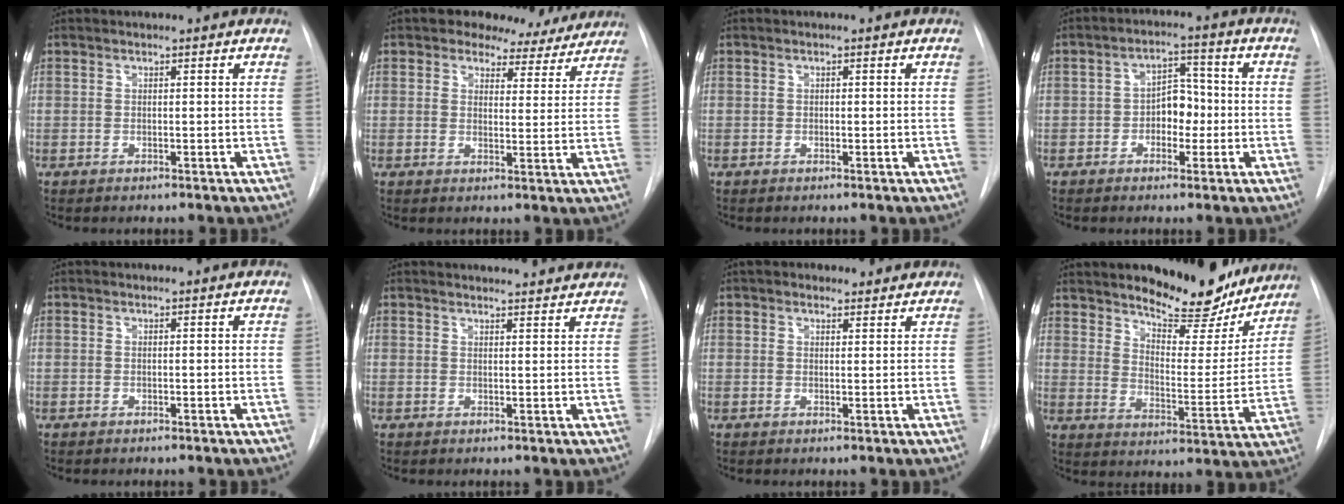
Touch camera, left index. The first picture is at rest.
{"total": 7.9, "force": [6.5, 4.3, 1.4], "torque": [0.008, -0.002, 0.061]}
{"total": 0.8, "force": [-0.8, 0.3, 0.1], "torque": [0.001, -0.004, -0.014]}
{"total": 5.5, "force": [-1.7, 3.5, 3.9], "torque": [-0.054, 0.013, -0.032]}
{"total": 0.0}
{"total": 7.6, "force": [7.4, 0.9, 1.5], "torque": [-0.013, 0.001, 0.070]}
{"total": 2.9, "force": [2.3, 1.7, 0.7], "torque": [-0.003, 0.015, 0.026]}
{"total": 15.5, "force": [13.6, 4.8, 5.8], "torque": [-0.062, -0.044, 0.178]}